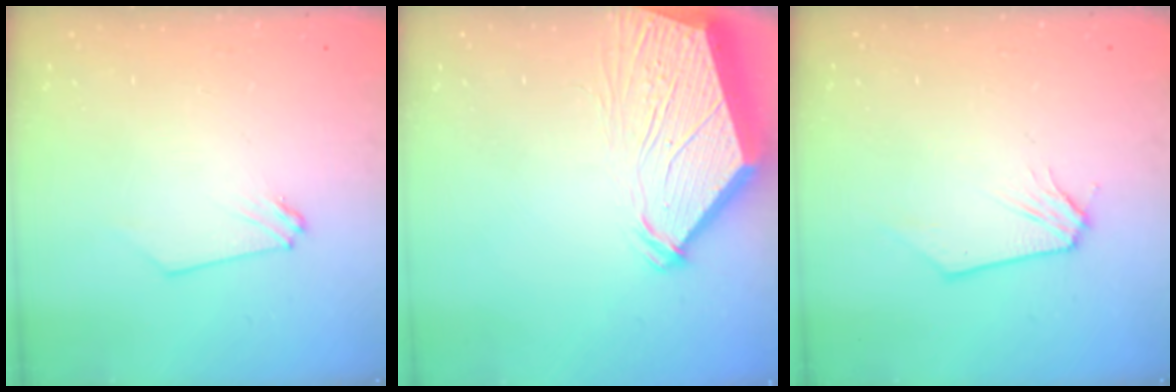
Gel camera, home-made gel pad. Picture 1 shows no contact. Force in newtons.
{"total": 9.6, "press": 9.5, "slide": 1.3}
{"total": 0.0}